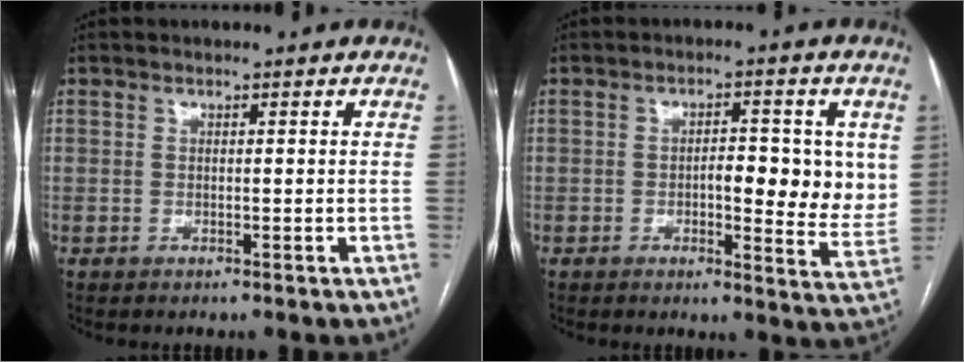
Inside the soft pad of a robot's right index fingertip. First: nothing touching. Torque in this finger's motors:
{"motor_torque": [0.45, 0.21, 0.40, 0.08]}